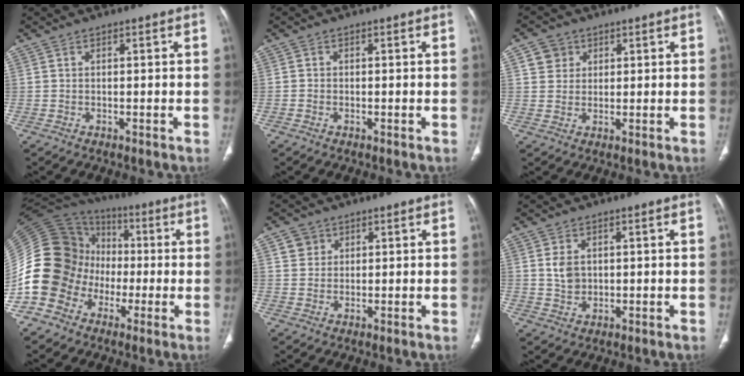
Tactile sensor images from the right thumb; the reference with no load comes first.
{"total": 0.5, "force": [-0.3, 0.4, 0.2], "torque": [-0.003, 0.001, -0.007]}
{"total": 4.2, "force": [1.7, 3.8, 0.7], "torque": [0.008, -0.004, 0.027]}
{"total": 20.0, "force": [-4.9, 17.5, 8.3], "torque": [-0.157, 0.072, -0.091]}
{"total": 3.1, "force": [1.4, 2.8, 0.4], "torque": [0.012, -0.006, 0.021]}
{"total": 3.7, "force": [0.7, 2.8, 2.3], "torque": [-0.030, -0.007, 0.019]}